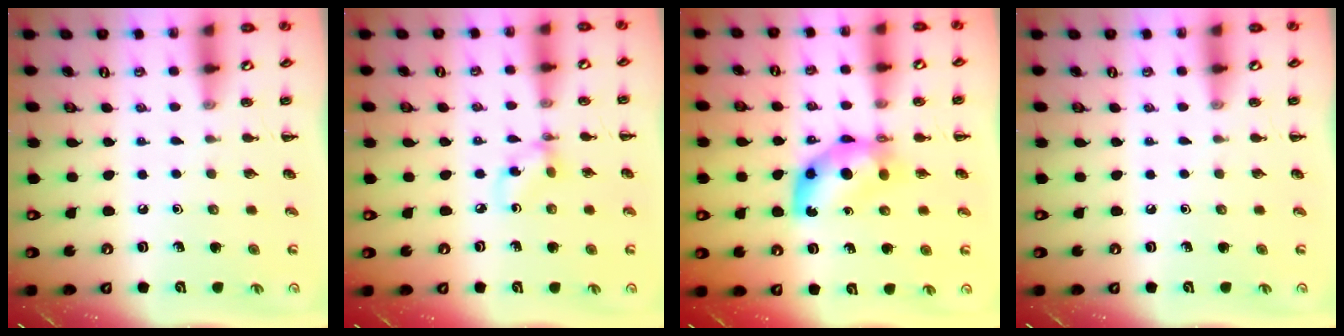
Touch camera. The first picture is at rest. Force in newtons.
{"total": 4.1, "press": 4.1, "slide": 0.5}
{"total": 8.0, "press": 7.9, "slide": 1.2}
{"total": 0.0}